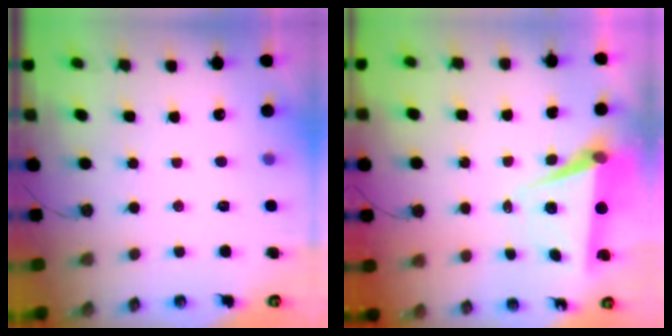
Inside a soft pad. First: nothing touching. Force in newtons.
{"total": 6.4, "press": 4.7, "slide": 4.4}